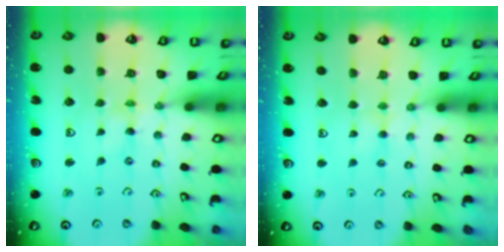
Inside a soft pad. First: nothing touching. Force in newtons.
{"total": 1.7, "press": 1.6, "slide": 0.4}